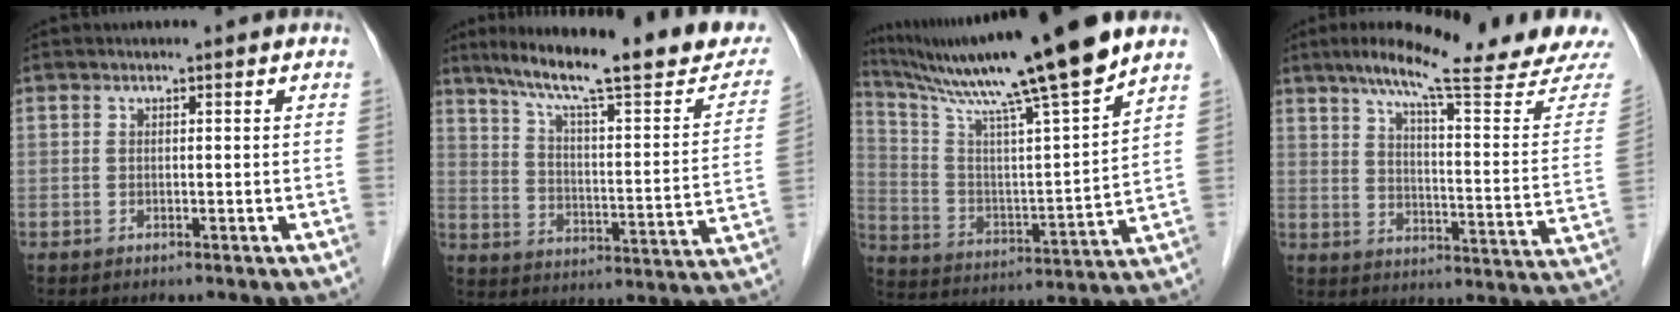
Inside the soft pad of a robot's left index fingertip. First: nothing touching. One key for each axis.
{"total": 24.4, "fx": 19.4, "fy": 3.3, "fz": 14.5, "tx": -0.219, "ty": -0.008, "tz": 0.263}
{"total": 20.0, "fx": 16.1, "fy": -1.5, "fz": 11.8, "tx": -0.208, "ty": -0.012, "tz": 0.267}
{"total": 20.9, "fx": 17.9, "fy": -0.6, "fz": 10.9, "tx": -0.155, "ty": -0.054, "tz": 0.230}